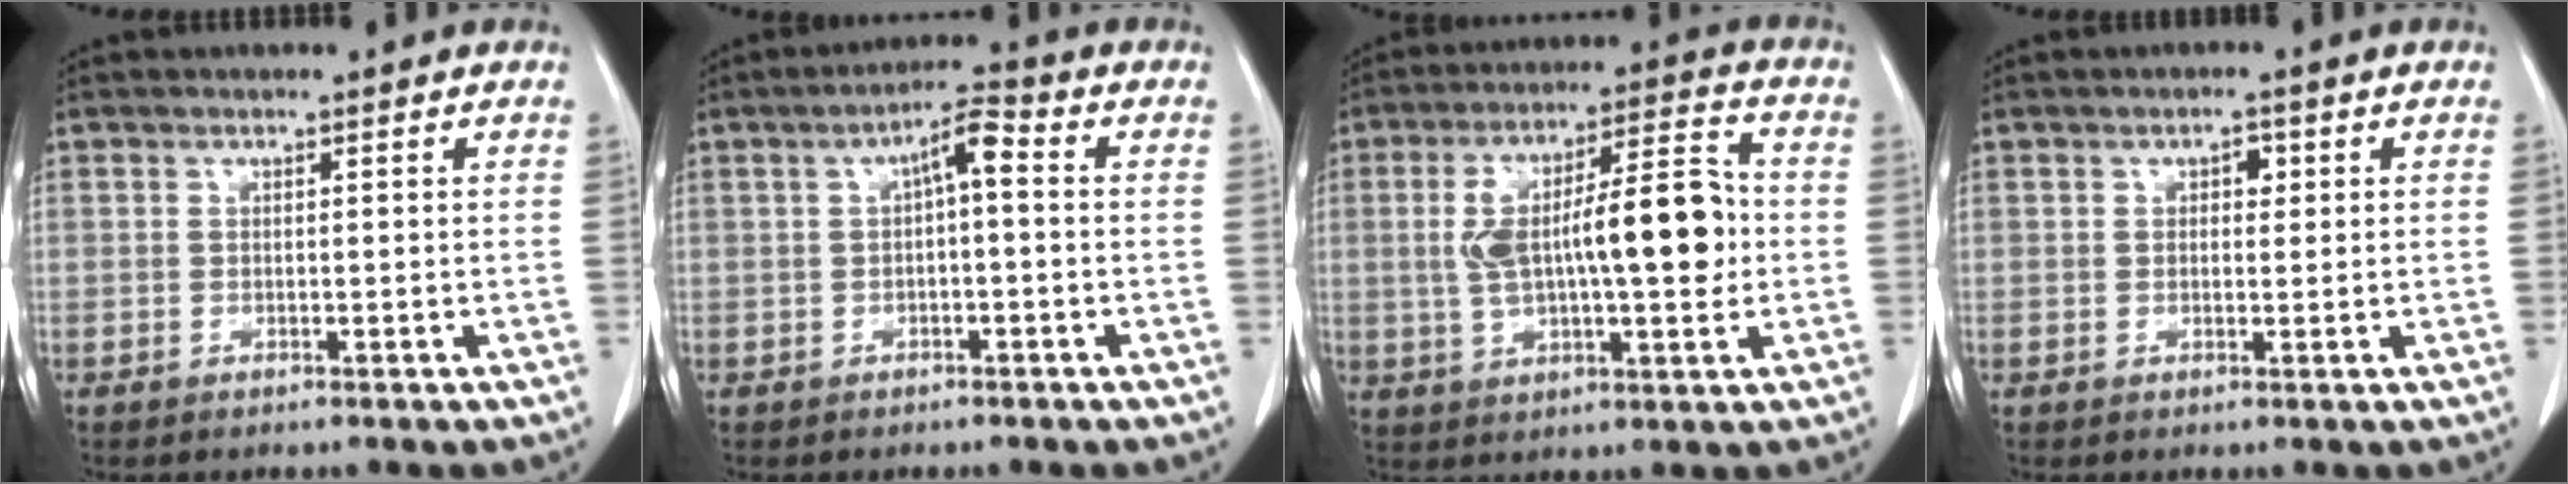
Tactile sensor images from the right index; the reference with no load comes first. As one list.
[{"total": 5.1, "force": [0.7, 1.4, 4.8], "torque": [-0.086, 0.022, 0.011]}, {"total": 16.5, "force": [0.2, 4.8, 15.8], "torque": [-0.274, 0.031, 0.009]}, {"total": 2.3, "force": [0.6, 1.4, 1.7], "torque": [-0.032, 0.009, 0.011]}]